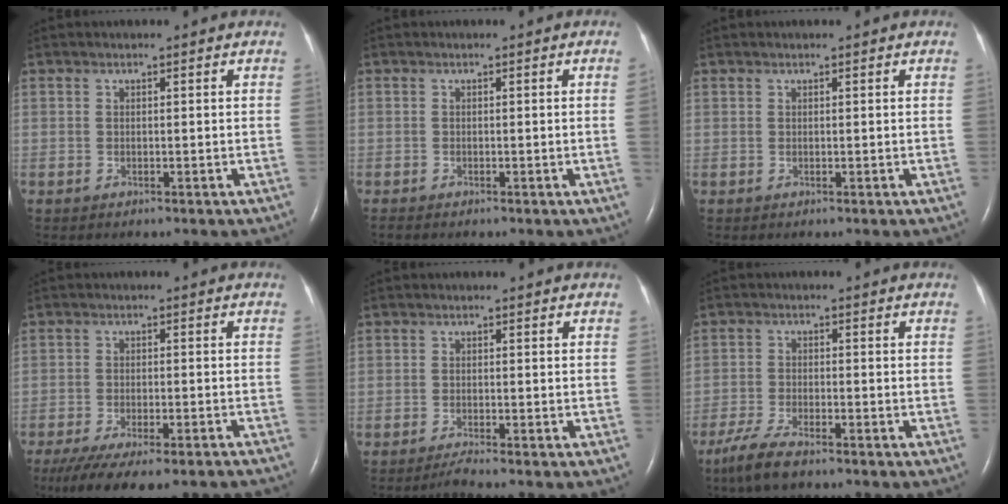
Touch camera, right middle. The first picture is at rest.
{"total": 1.0, "force": [-0.5, -0.5, 0.7], "torque": [-0.004, 0.006, -0.012]}
{"total": 0.0}
{"total": 16.0, "force": [-13.3, 2.8, 8.4], "torque": [-0.135, -0.026, -0.187]}
{"total": 1.6, "force": [-1.4, -0.6, 0.6], "torque": [-0.018, -0.004, -0.029]}
{"total": 5.6, "force": [-4.2, 0.9, 3.6], "torque": [-0.085, -0.013, -0.079]}